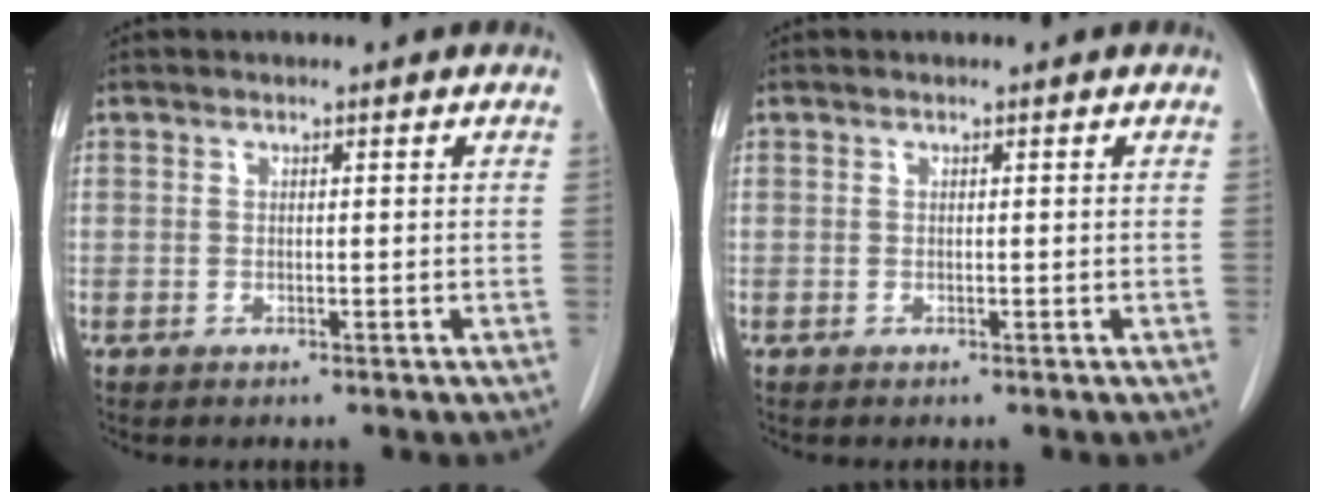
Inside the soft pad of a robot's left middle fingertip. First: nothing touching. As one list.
[{"total": 0.0}]